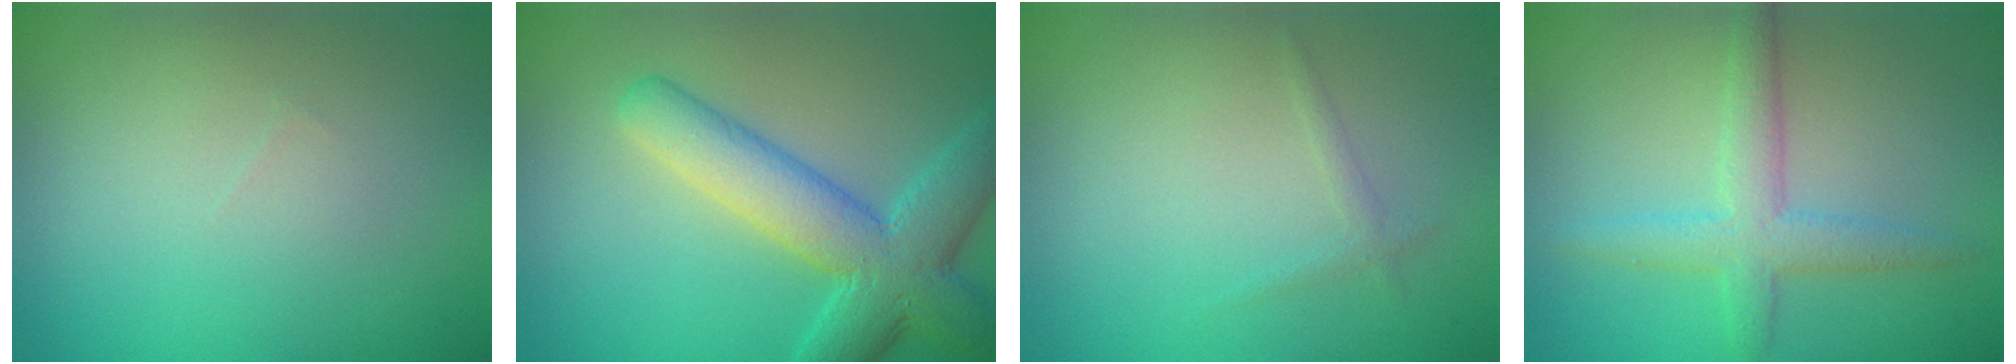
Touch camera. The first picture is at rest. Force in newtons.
{"total": 7.3, "press": 7.3, "slide": 0.3}
{"total": 0.8, "press": 0.8, "slide": 0.1}
{"total": 3.5, "press": 3.5, "slide": 0.2}